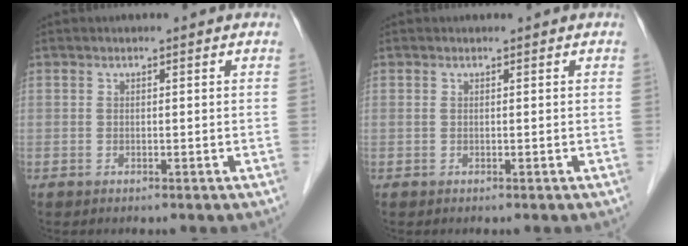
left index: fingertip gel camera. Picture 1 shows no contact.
{"total": 0.0}